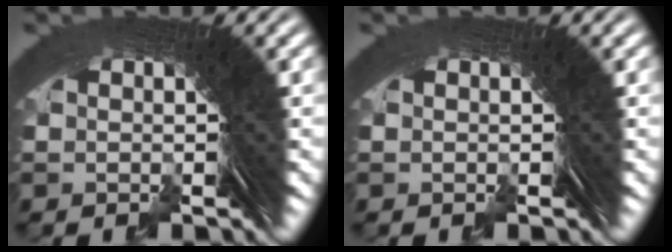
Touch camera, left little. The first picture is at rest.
{"total": 0.0}